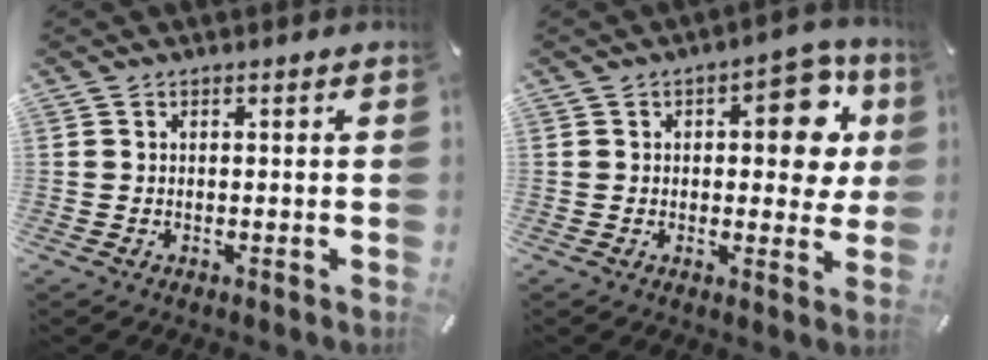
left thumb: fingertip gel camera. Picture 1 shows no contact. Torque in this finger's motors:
{"motor_torque": [1.50, 1.91, 0.58, -0.53, 0.04]}